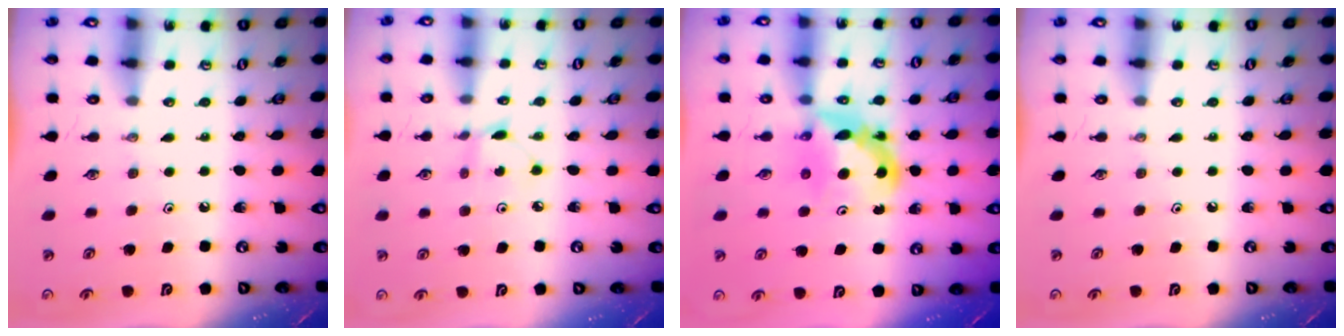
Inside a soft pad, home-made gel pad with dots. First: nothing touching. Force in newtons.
{"total": 2.2, "press": 2.2, "slide": 0.3}
{"total": 8.2, "press": 8.2, "slide": 0.7}
{"total": 0.0}